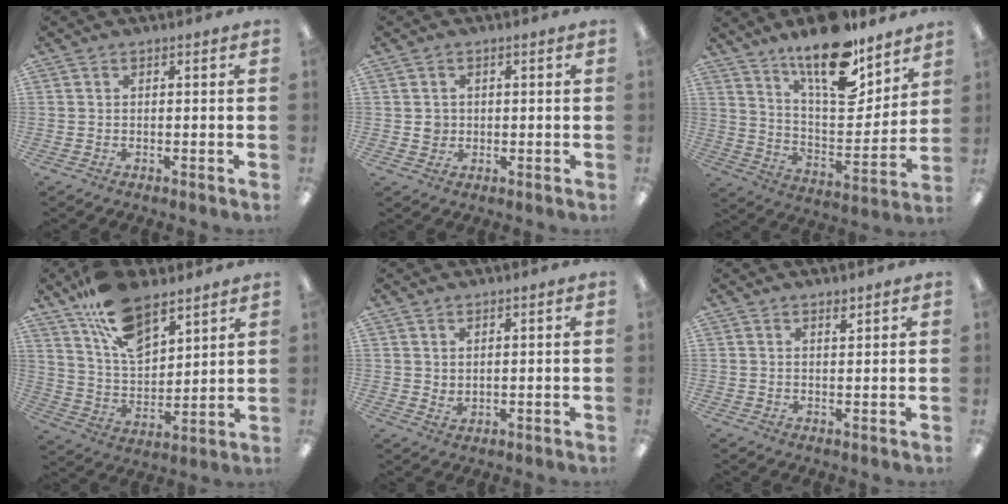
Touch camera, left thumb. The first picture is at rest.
{"total": 2.5, "force": [0.3, 2.3, 0.8], "torque": [-0.011, 0.001, 0.002]}
{"total": 18.7, "force": [14.0, 6.6, 10.4], "torque": [-0.167, -0.099, 0.239]}
{"total": 15.5, "force": [10.6, 7.4, 8.6], "torque": [-0.160, -0.049, 0.195]}
{"total": 1.9, "force": [1.7, 0.7, 0.6], "torque": [-0.005, -0.007, 0.030]}
{"total": 1.7, "force": [1.5, 0.2, 0.7], "torque": [-0.017, -0.003, 0.027]}